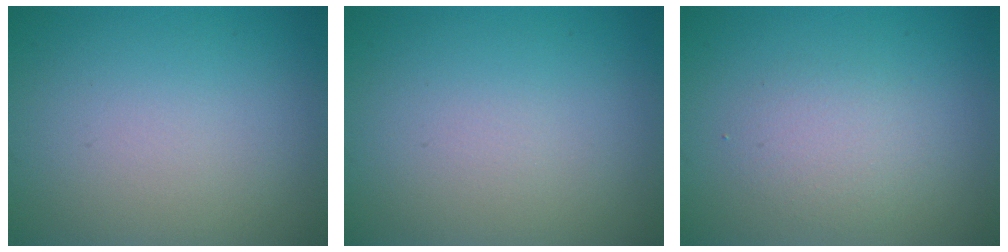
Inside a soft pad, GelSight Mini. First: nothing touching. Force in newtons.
{"total": 0.0}
{"total": 2.1, "press": 2.1, "slide": 0.0}